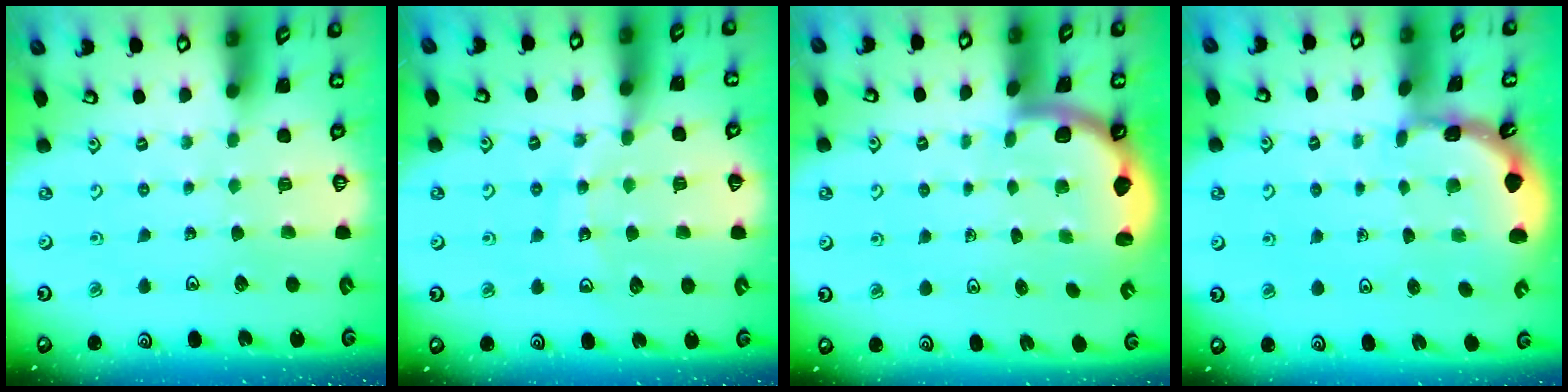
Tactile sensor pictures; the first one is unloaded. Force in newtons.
{"total": 12.2, "press": 11.7, "slide": 3.6}
{"total": 2.5, "press": 2.4, "slide": 0.8}
{"total": 1.6, "press": 1.6, "slide": 0.3}